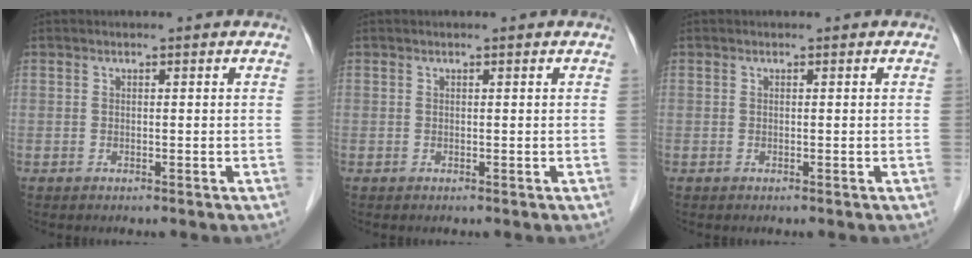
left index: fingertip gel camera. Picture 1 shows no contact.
{"total": 0.0}
{"total": 0.0}